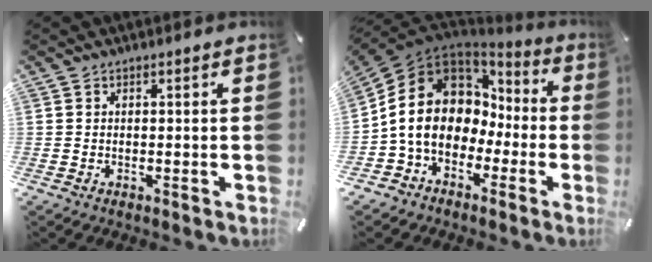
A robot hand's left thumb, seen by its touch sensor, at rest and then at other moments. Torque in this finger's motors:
{"motor_torque": [0.43, 3.21, 1.91, -0.86, 0.86]}